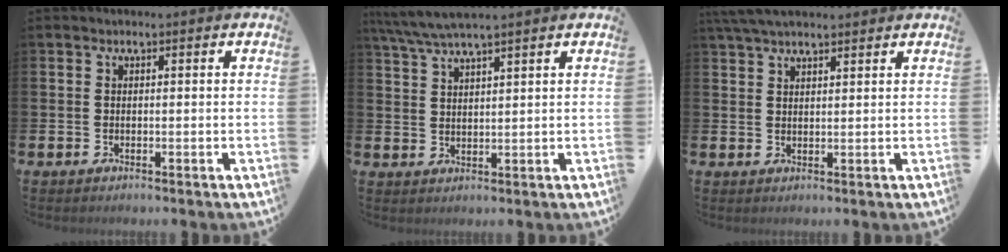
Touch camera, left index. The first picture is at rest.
{"total": 4.7, "force": [4.3, 0.0, 1.9], "torque": [-0.056, -0.010, 0.079]}
{"total": 4.4, "force": [3.9, 1.1, 1.8], "torque": [-0.042, -0.006, 0.074]}